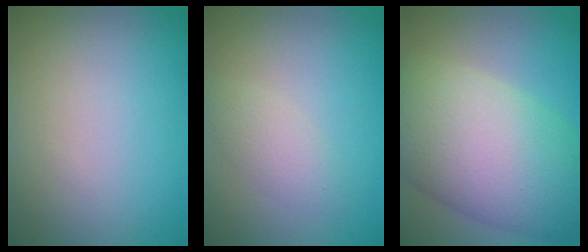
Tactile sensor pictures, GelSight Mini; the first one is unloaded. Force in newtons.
{"total": 1.9, "press": 1.9, "slide": 0.1}
{"total": 12.1, "press": 12.1, "slide": 0.8}